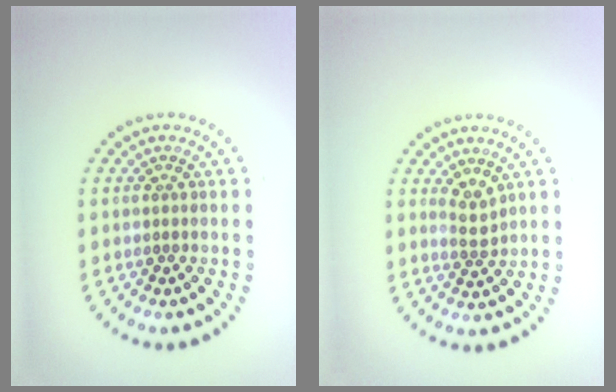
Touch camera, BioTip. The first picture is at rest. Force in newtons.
{"total": 1.8, "press": 1.3, "slide": 1.1}